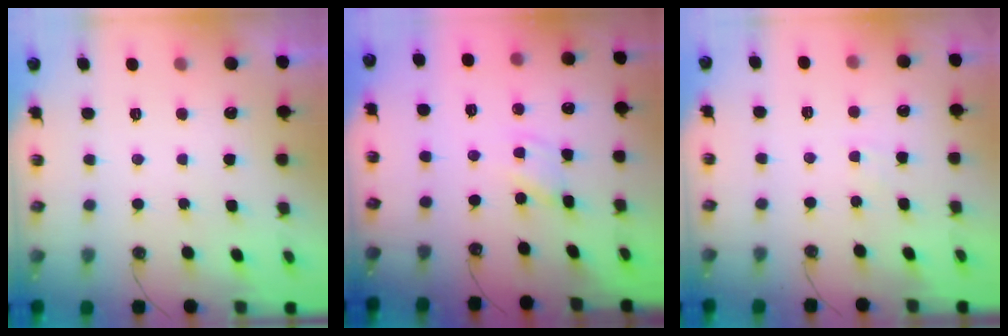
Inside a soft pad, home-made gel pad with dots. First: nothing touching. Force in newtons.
{"total": 1.2, "press": 1.2, "slide": 0.1}
{"total": 3.8, "press": 3.8, "slide": 0.3}